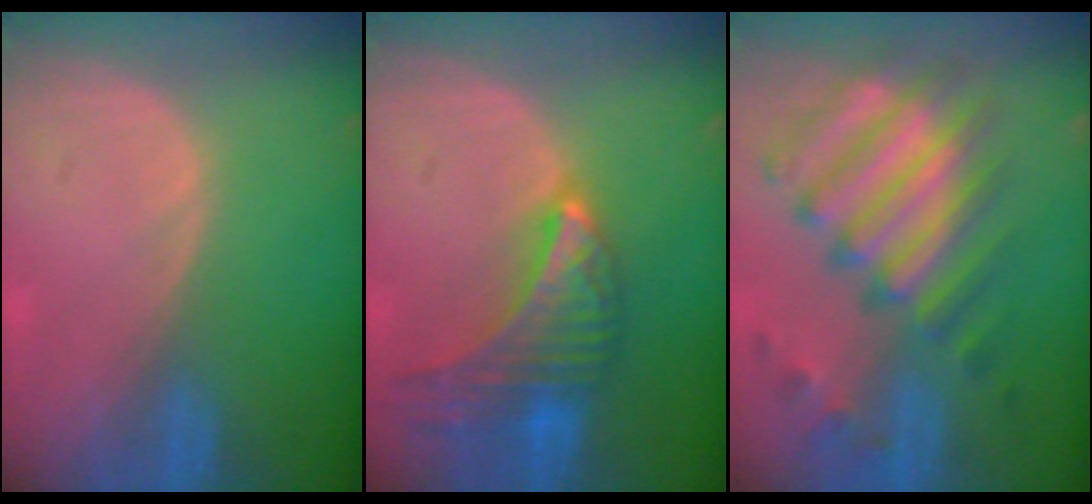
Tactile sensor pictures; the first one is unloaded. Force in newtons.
{"total": 9.3, "press": 8.3, "slide": 4.2}
{"total": 11.5, "press": 10.5, "slide": 4.5}